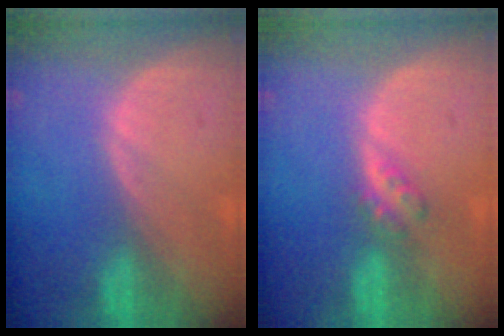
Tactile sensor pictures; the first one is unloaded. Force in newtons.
{"total": 2.9, "press": 2.5, "slide": 1.5}